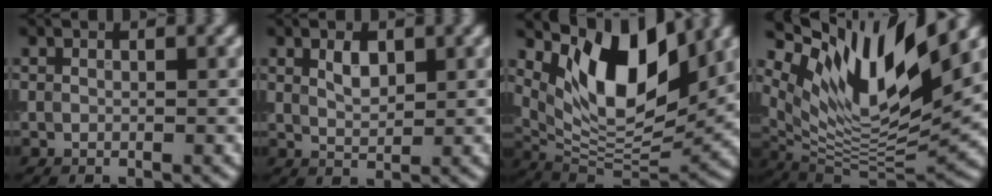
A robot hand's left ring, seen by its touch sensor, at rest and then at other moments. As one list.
[{"total": 1.9, "force": [0.9, 1.0, 1.4], "torque": [-0.028, 0.000, 0.020]}, {"total": 10.3, "force": [4.7, 4.6, 7.9], "torque": [-0.126, -0.010, 0.085]}, {"total": 13.3, "force": [7.7, 4.0, 10.0], "torque": [-0.195, 0.009, 0.151]}]